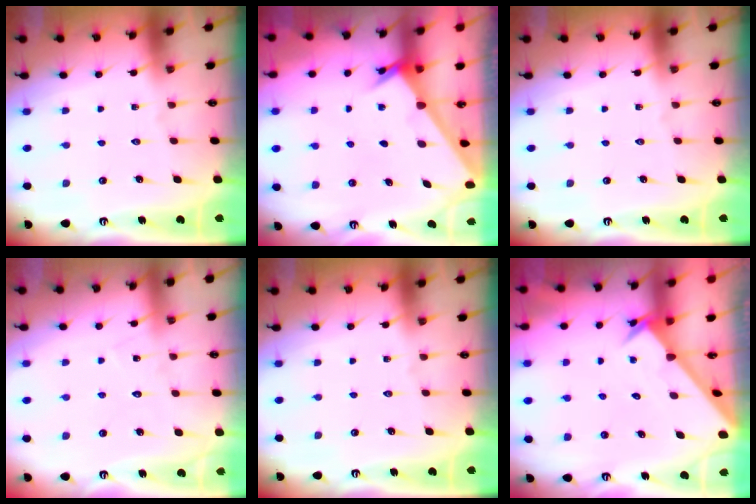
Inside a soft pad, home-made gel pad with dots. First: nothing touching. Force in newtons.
{"total": 2.3, "press": 2.3, "slide": 0.2}
{"total": 0.0}
{"total": 6.2, "press": 6.2, "slide": 0.4}
{"total": 0.0}
{"total": 2.4, "press": 2.4, "slide": 0.2}